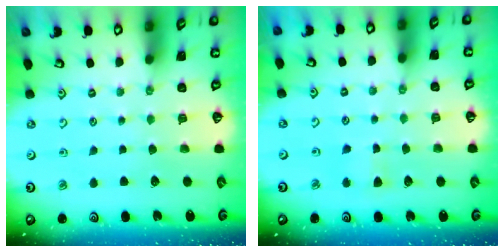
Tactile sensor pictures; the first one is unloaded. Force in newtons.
{"total": 2.8, "press": 2.8, "slide": 0.5}